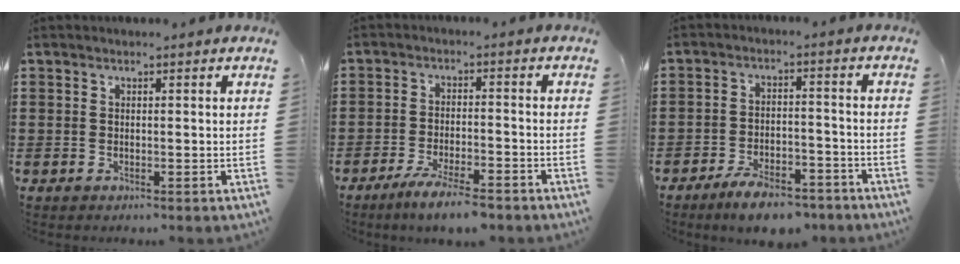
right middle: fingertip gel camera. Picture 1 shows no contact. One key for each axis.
{"total": 5.6, "fx": -4.8, "fy": 0.4, "fz": 2.8, "tx": -0.066, "ty": -0.011, "tz": -0.093}
{"total": 6.4, "fx": -5.7, "fy": 1.3, "fz": 2.7, "tx": -0.053, "ty": 0.002, "tz": -0.107}